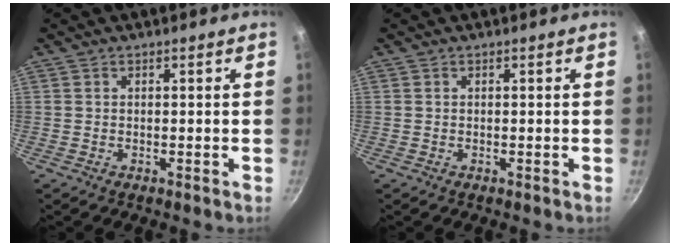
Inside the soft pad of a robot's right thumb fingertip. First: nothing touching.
{"total": 0.0}